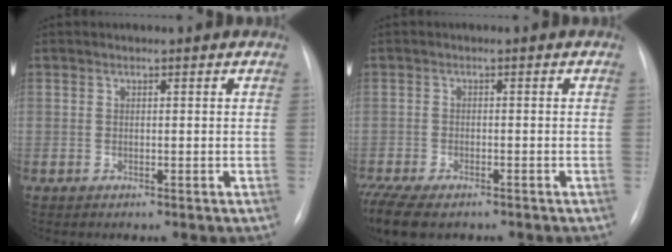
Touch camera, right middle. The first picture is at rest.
{"total": 11.7, "force": [-8.4, 5.0, 6.5], "torque": [-0.154, -0.010, -0.127]}